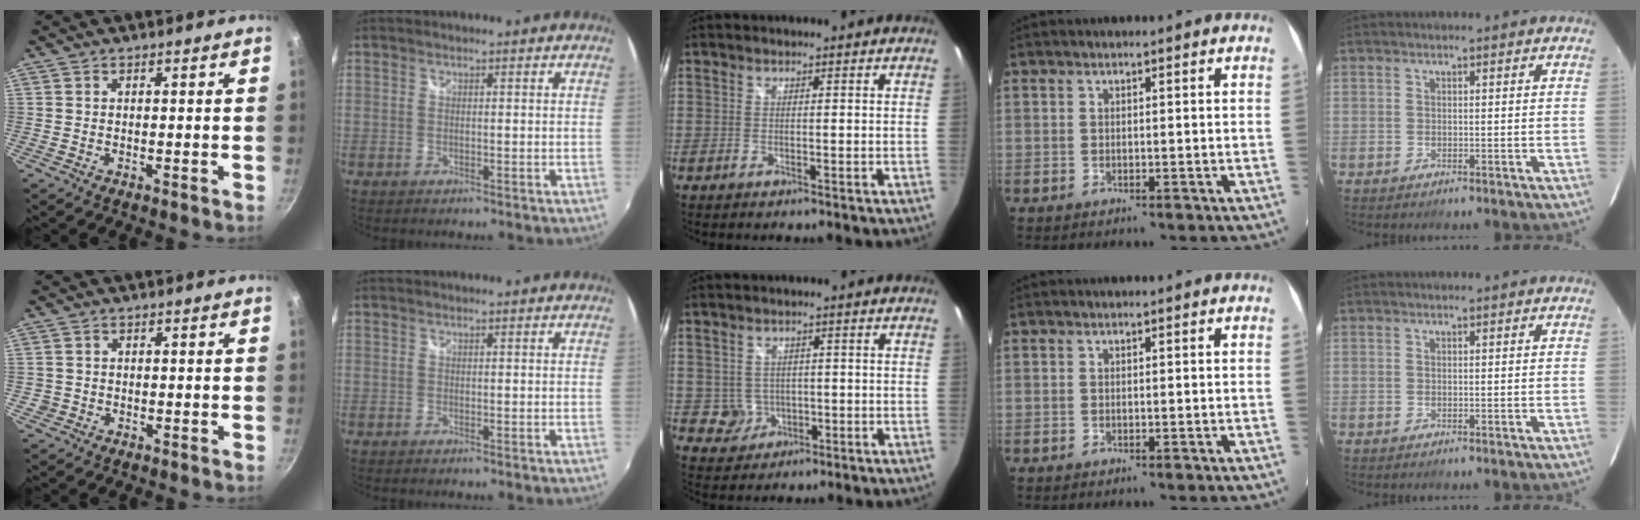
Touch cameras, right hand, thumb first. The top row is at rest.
{"thumb": {"total": 1.4, "force": [-0.3, 1.3, 0.2], "torque": [0.000, 0.005, -0.002]}, "middle": {"total": 3.7, "force": [-0.4, 3.6, 0.7], "torque": [-0.021, 0.007, 0.003]}}